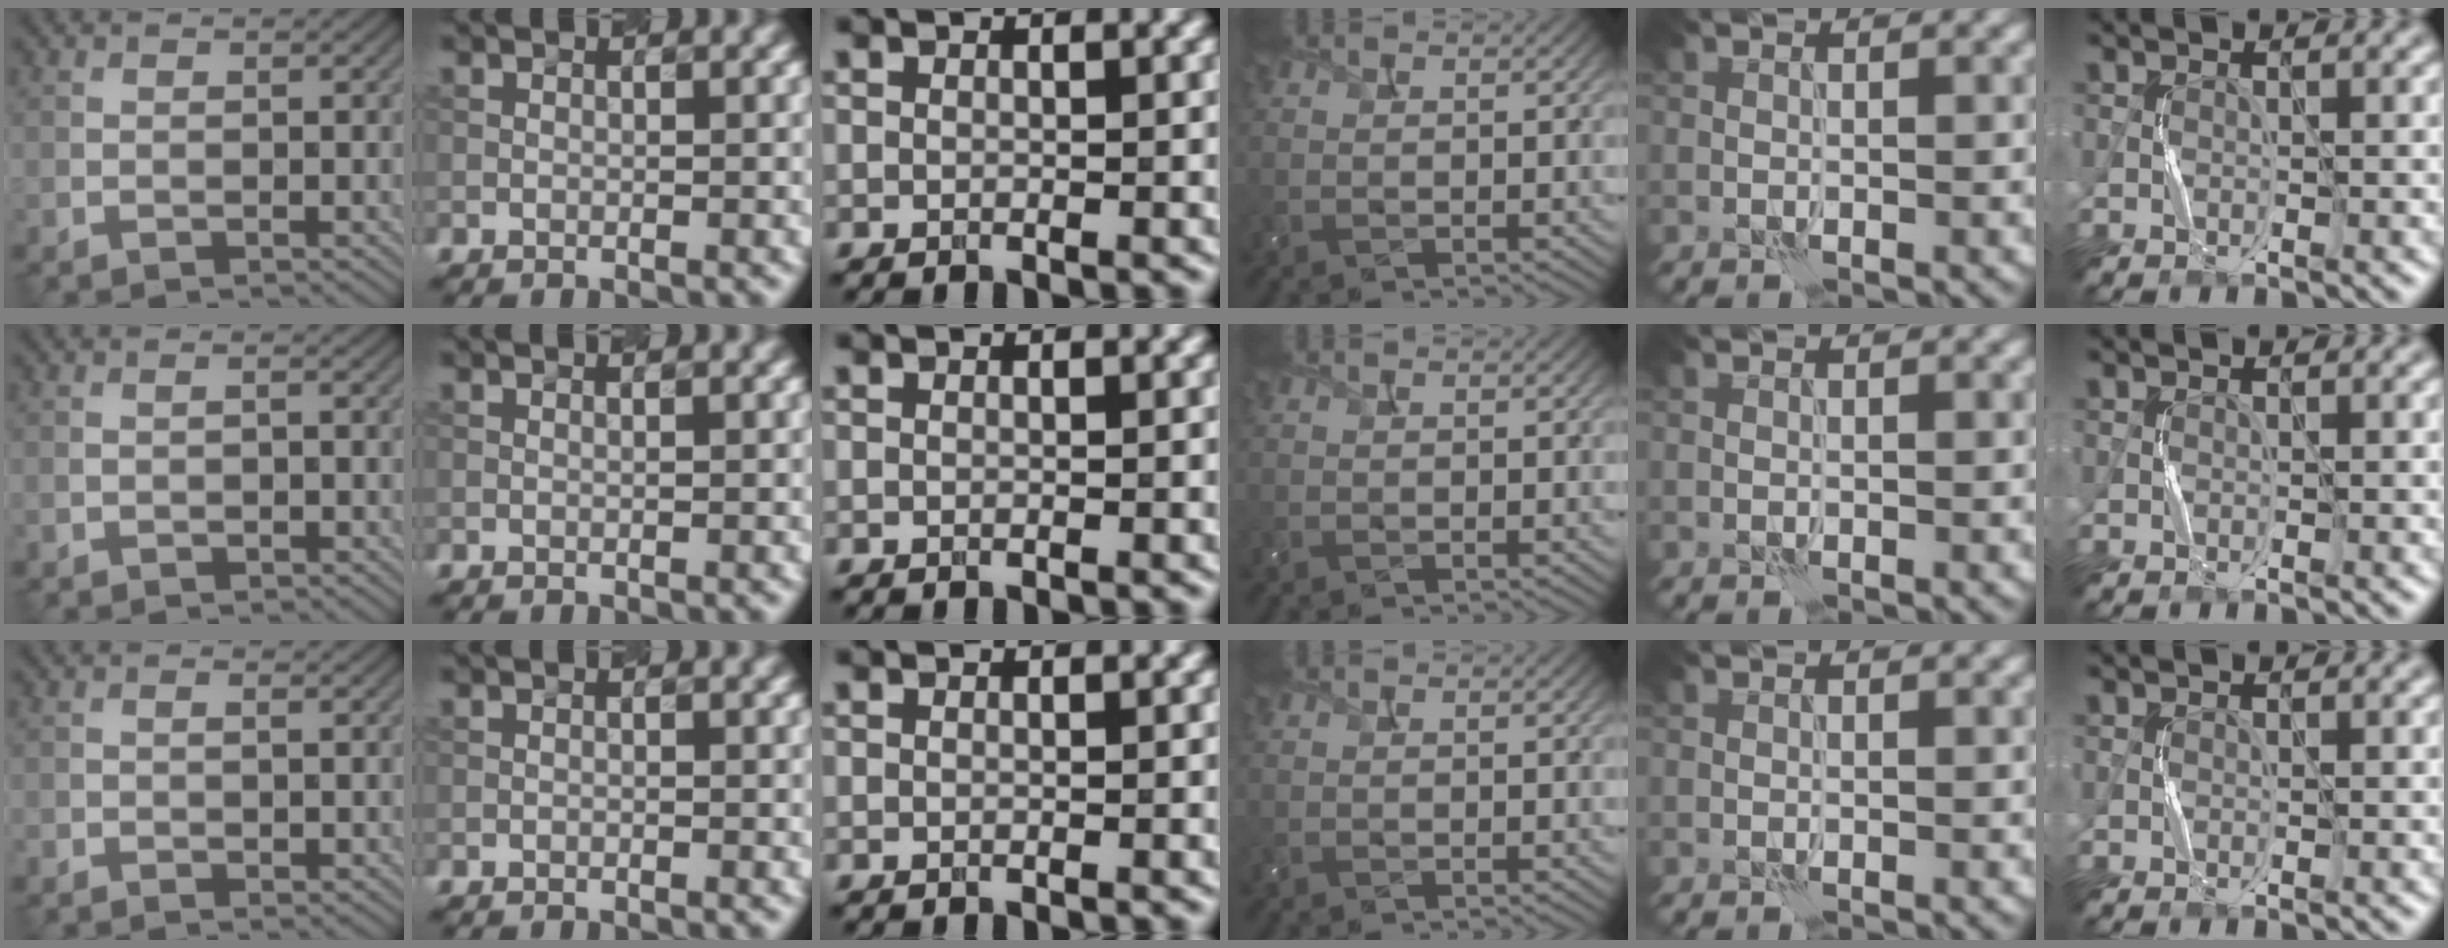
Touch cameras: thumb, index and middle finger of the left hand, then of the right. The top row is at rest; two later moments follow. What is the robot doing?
{"motion": "squeeze", "object": "bubble wrap"}